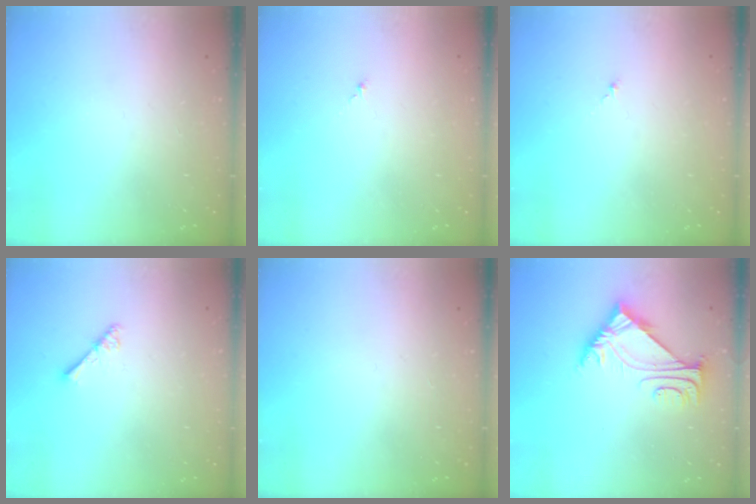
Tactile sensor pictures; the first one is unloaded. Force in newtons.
{"total": 1.0, "press": 0.8, "slide": 0.5}
{"total": 1.0, "press": 0.8, "slide": 0.5}
{"total": 3.3, "press": 3.3, "slide": 0.4}
{"total": 0.0}
{"total": 6.2, "press": 6.2, "slide": 0.2}